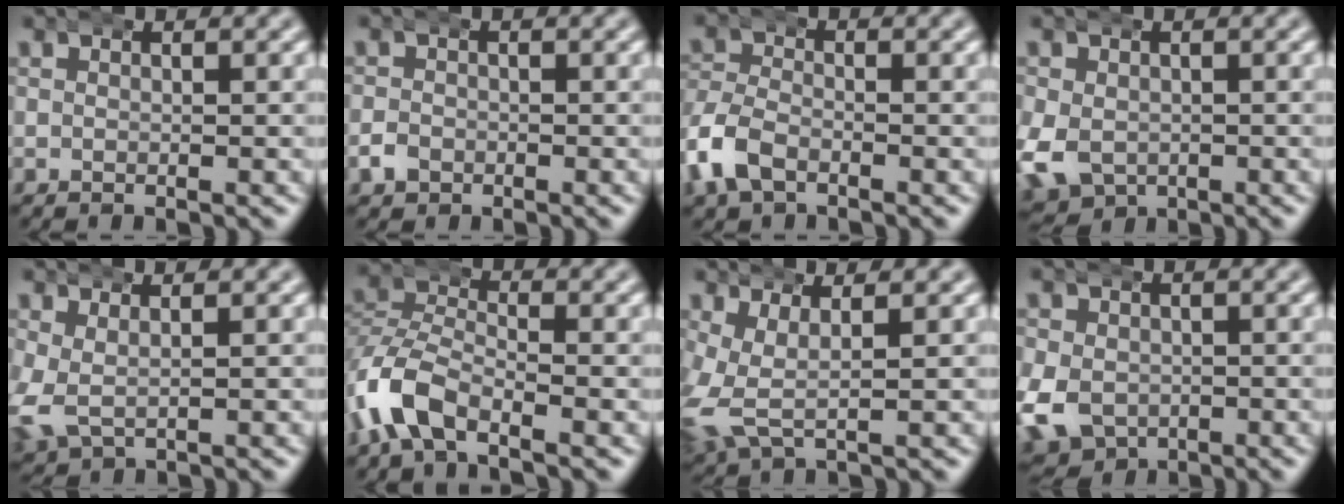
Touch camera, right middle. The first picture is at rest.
{"total": 1.5, "force": [-0.7, 1.3, 0.4], "torque": [-0.012, 0.003, -0.017]}
{"total": 4.5, "force": [-2.1, 3.4, 2.2], "torque": [-0.073, -0.013, -0.036]}
{"total": 6.5, "force": [-2.0, 5.6, 2.8], "torque": [-0.085, -0.039, -0.018]}
{"total": 3.3, "force": [0.2, 2.6, 2.0], "torque": [-0.070, -0.017, 0.017]}
{"total": 4.9, "force": [-2.6, 2.9, 2.9], "torque": [-0.081, -0.006, -0.050]}
{"total": 5.2, "force": [0.1, 4.1, 3.2], "torque": [-0.108, -0.019, 0.006]}
{"total": 7.5, "force": [-2.7, 6.3, 3.0], "torque": [-0.083, -0.037, -0.031]}